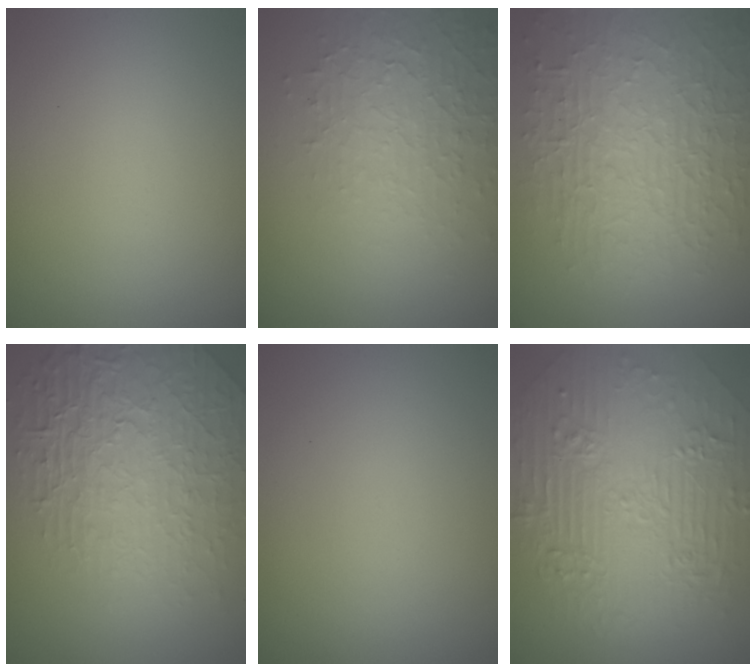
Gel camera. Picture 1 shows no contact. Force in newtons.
{"total": 4.9, "press": 3.2, "slide": 3.6}
{"total": 9.1, "press": 6.3, "slide": 6.5}
{"total": 8.4, "press": 5.9, "slide": 6.0}
{"total": 0.0}
{"total": 10.6, "press": 7.0, "slide": 7.9}